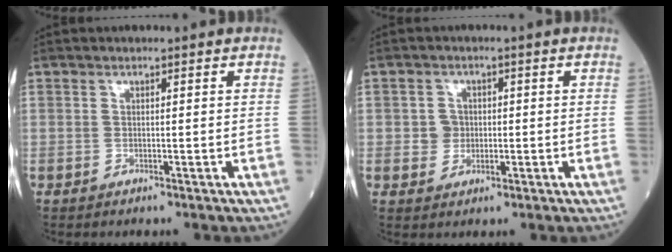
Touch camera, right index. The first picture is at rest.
{"total": 2.7, "force": [0.0, 2.6, 0.7], "torque": [-0.004, 0.006, 0.002]}